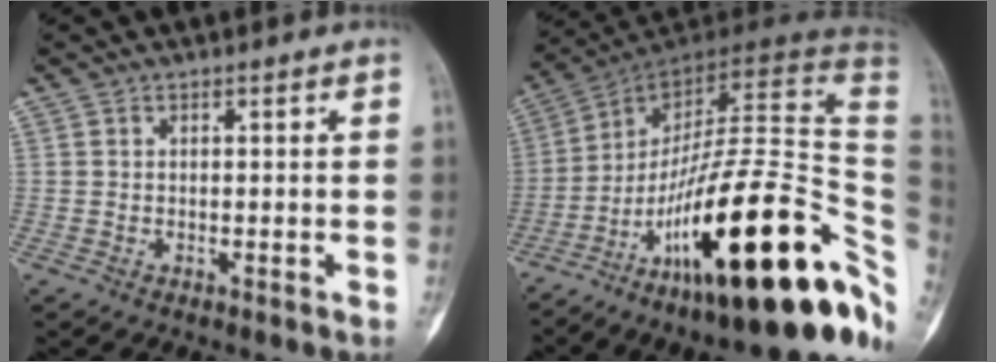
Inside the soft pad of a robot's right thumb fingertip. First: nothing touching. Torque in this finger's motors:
{"motor_torque": [3.89, 1.12, 1.93, -0.85, 0.81]}